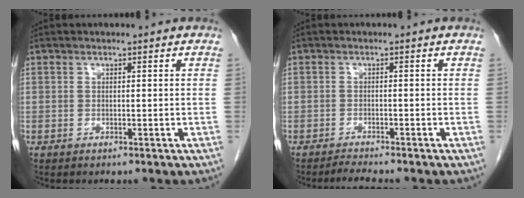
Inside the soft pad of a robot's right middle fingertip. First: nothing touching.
{"total": 2.3, "force": [-2.2, -0.2, 0.8], "torque": [-0.018, -0.009, -0.036]}